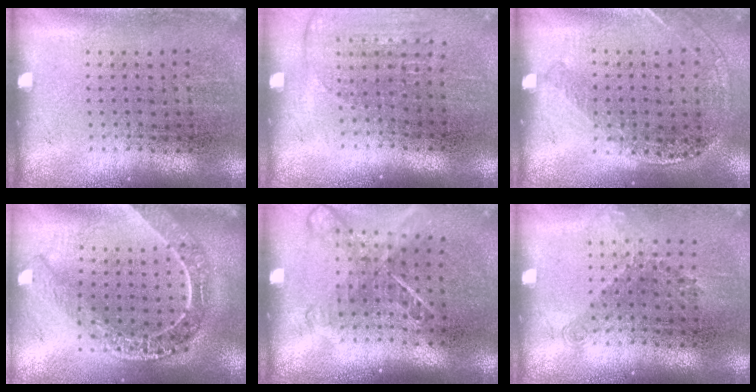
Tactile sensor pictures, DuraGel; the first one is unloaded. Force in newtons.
{"total": 1.4, "press": 1.2, "slide": 0.6}
{"total": 1.2, "press": 1.2, "slide": 0.2}
{"total": 2.0, "press": 1.7, "slide": 1.1}
{"total": 1.8, "press": 1.4, "slide": 1.1}
{"total": 1.2, "press": 0.9, "slide": 0.8}